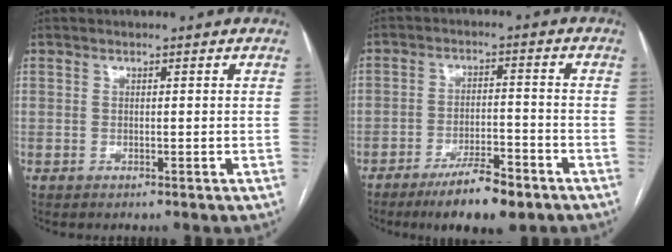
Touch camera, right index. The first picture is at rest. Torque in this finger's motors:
{"motor_torque": [0.23, 0.07, 0.10, 0.01]}